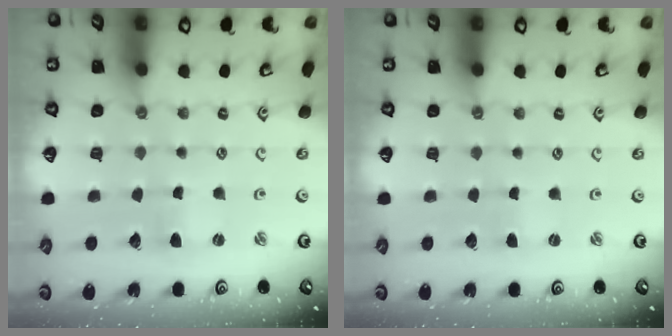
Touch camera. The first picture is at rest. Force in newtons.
{"total": 0.0}